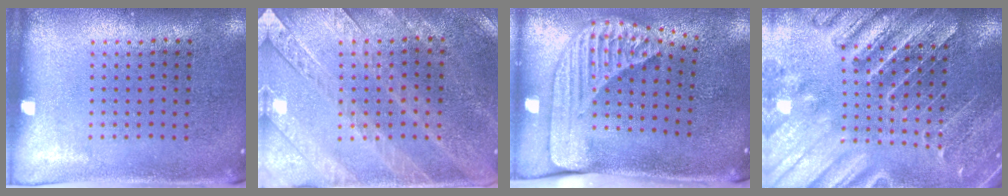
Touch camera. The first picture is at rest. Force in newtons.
{"total": 3.0, "press": 2.7, "slide": 1.1}
{"total": 2.5, "press": 1.7, "slide": 1.8}
{"total": 3.6, "press": 3.2, "slide": 1.6}